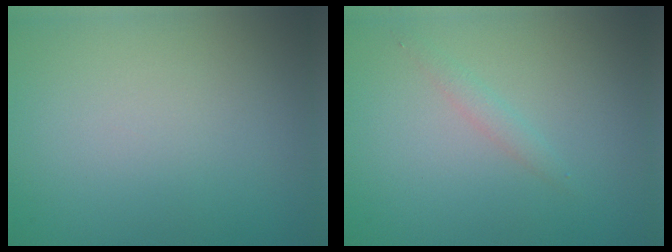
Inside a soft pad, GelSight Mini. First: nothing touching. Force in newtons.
{"total": 1.0, "press": 1.0, "slide": 0.0}